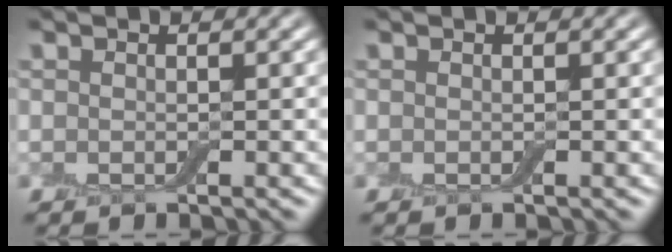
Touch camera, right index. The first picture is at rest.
{"total": 0.0}